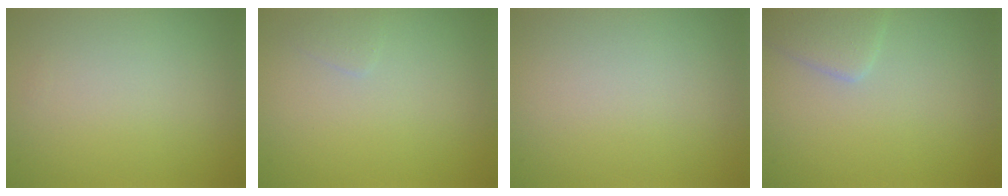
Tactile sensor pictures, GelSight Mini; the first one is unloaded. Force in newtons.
{"total": 0.7, "press": 0.7, "slide": 0.0}
{"total": 0.0}
{"total": 2.4, "press": 2.4, "slide": 0.1}